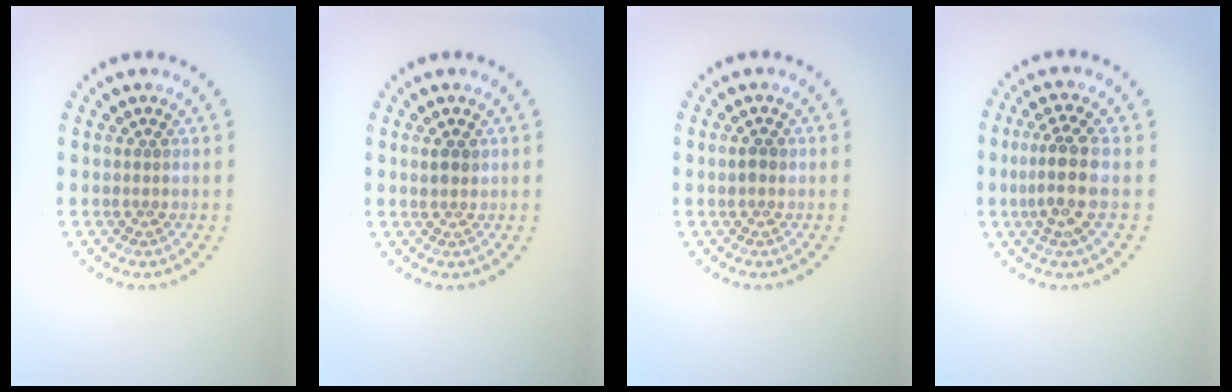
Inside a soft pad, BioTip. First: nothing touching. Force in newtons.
{"total": 1.3, "press": 1.2, "slide": 0.4}
{"total": 1.0, "press": 1.0, "slide": 0.0}
{"total": 3.5, "press": 3.0, "slide": 1.8}